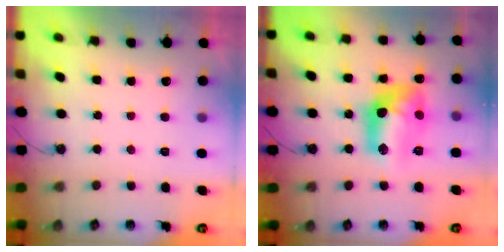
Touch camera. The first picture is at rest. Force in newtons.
{"total": 13.5, "press": 13.5, "slide": 1.0}